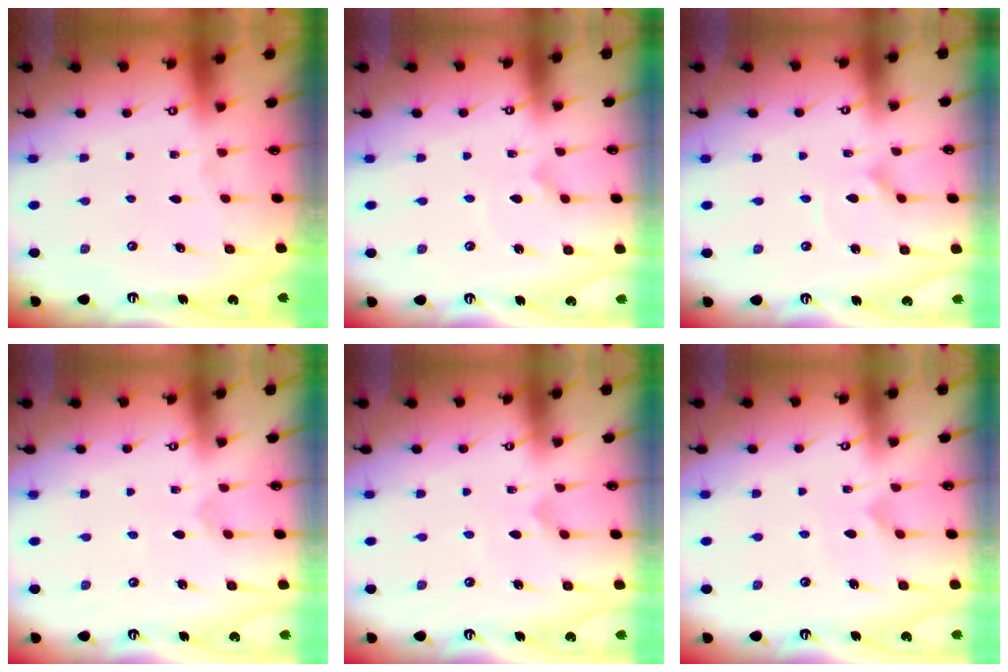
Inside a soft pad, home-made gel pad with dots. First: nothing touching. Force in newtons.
{"total": 2.9, "press": 2.9, "slide": 0.1}
{"total": 1.2, "press": 1.2, "slide": 0.1}
{"total": 1.8, "press": 1.8, "slide": 0.1}
{"total": 1.9, "press": 1.9, "slide": 0.1}
{"total": 4.4, "press": 4.4, "slide": 0.5}